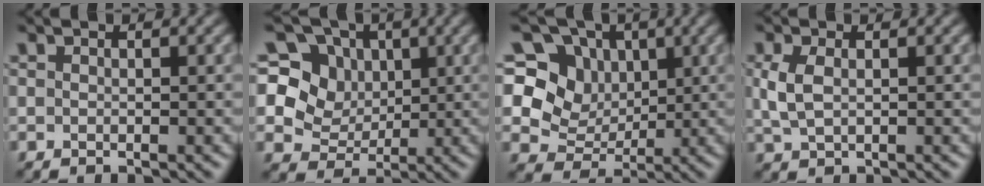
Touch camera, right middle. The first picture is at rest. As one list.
[{"total": 9.2, "force": [3.1, 7.7, 3.8], "torque": [-0.076, 0.014, 0.042]}, {"total": 7.6, "force": [2.1, 6.4, 3.5], "torque": [-0.061, 0.014, 0.008]}, {"total": 2.6, "force": [0.3, 1.5, 2.1], "torque": [-0.055, 0.000, 0.010]}]